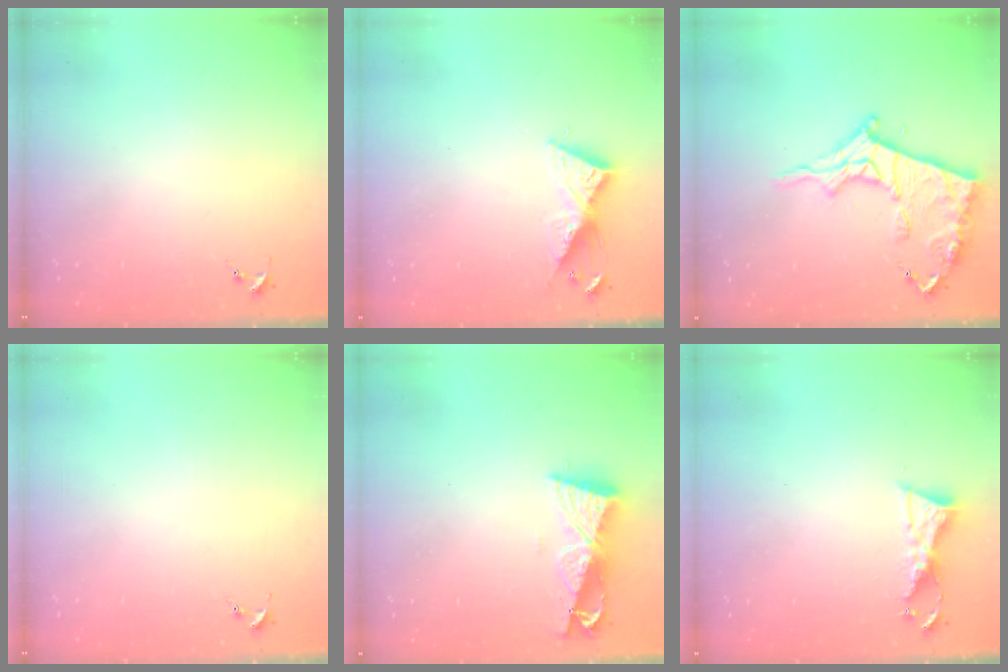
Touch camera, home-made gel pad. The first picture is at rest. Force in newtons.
{"total": 9.3, "press": 9.3, "slide": 0.7}
{"total": 16.1, "press": 16.0, "slide": 1.7}
{"total": 0.0}
{"total": 8.7, "press": 8.7, "slide": 0.9}
{"total": 6.6, "press": 6.6, "slide": 0.6}